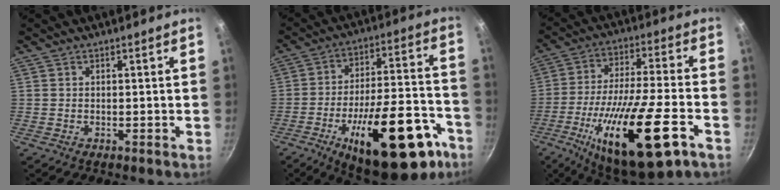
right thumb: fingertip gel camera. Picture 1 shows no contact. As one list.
[{"total": 26.9, "force": [-12.9, 11.0, 20.9], "torque": [-0.259, 0.065, -0.180]}, {"total": 24.3, "force": [-10.1, 6.2, 21.2], "torque": [-0.362, 0.015, -0.167]}]